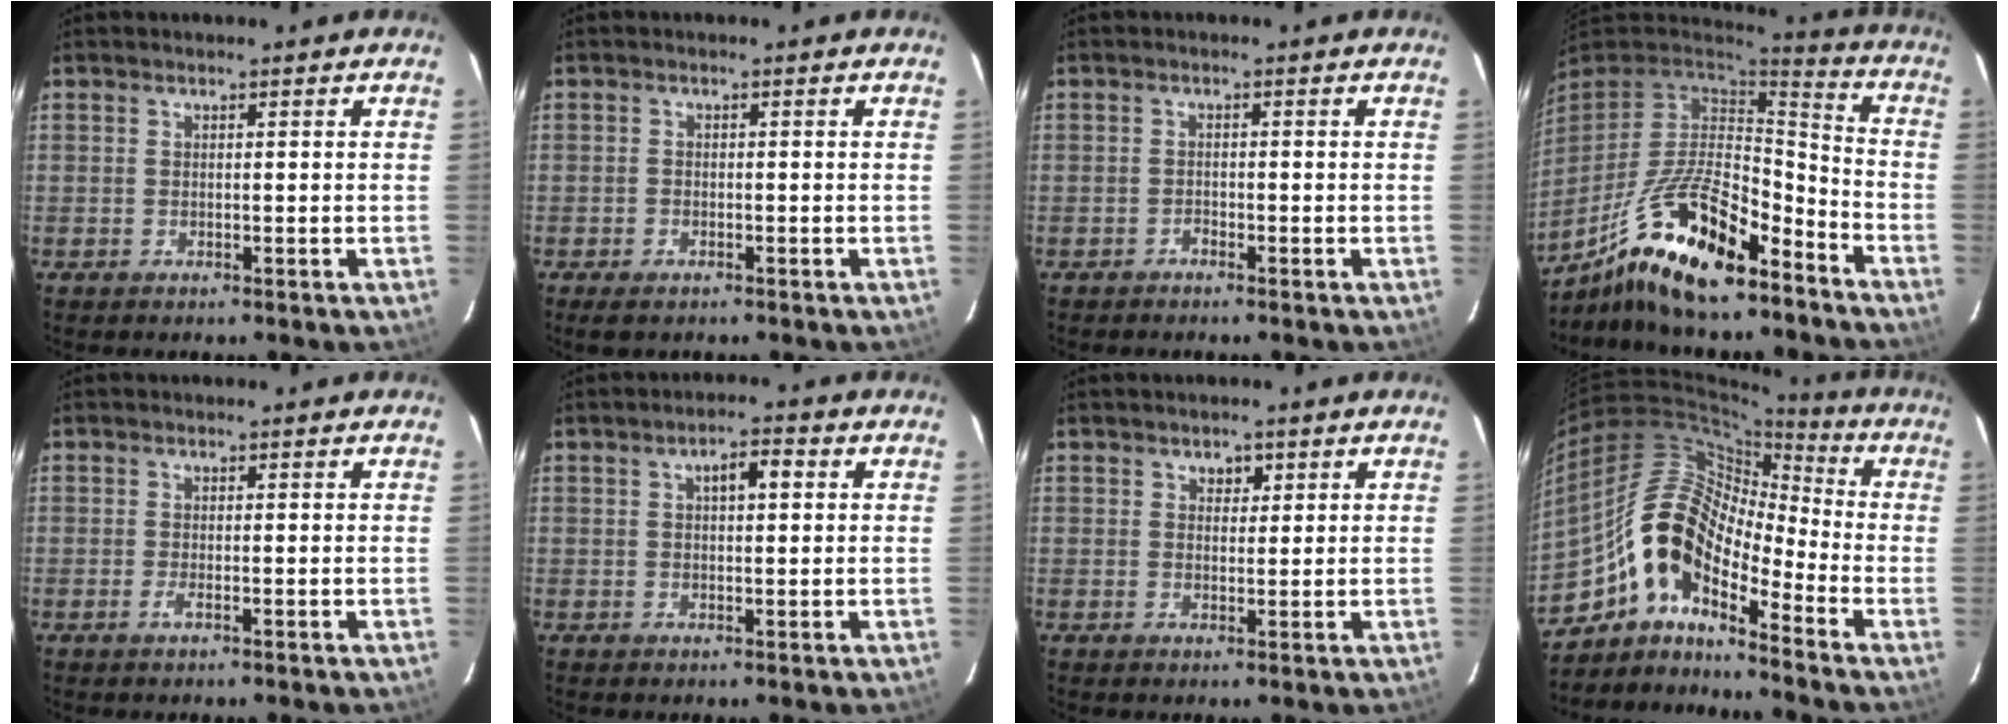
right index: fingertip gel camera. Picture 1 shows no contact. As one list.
[{"total": 2.3, "force": [-1.7, 1.1, 1.1], "torque": [-0.027, -0.006, -0.031]}, {"total": 0.8, "force": [-0.7, 0.3, 0.0], "torque": [0.001, 0.003, -0.015]}, {"total": 19.8, "force": [-12.9, 6.5, 13.4], "torque": [-0.272, -0.015, -0.231]}, {"total": 1.0, "force": [-0.4, 0.0, 0.9], "torque": [-0.019, -0.002, -0.008]}, {"total": 3.9, "force": [1.1, 1.6, 3.3], "torque": [-0.053, 0.013, 0.020]}, {"total": 2.0, "force": [1.1, 1.5, 0.6], "torque": [-0.005, 0.005, 0.018]}, {"total": 12.9, "force": [-7.7, 5.3, 8.8], "torque": [-0.149, 0.017, -0.167]}]